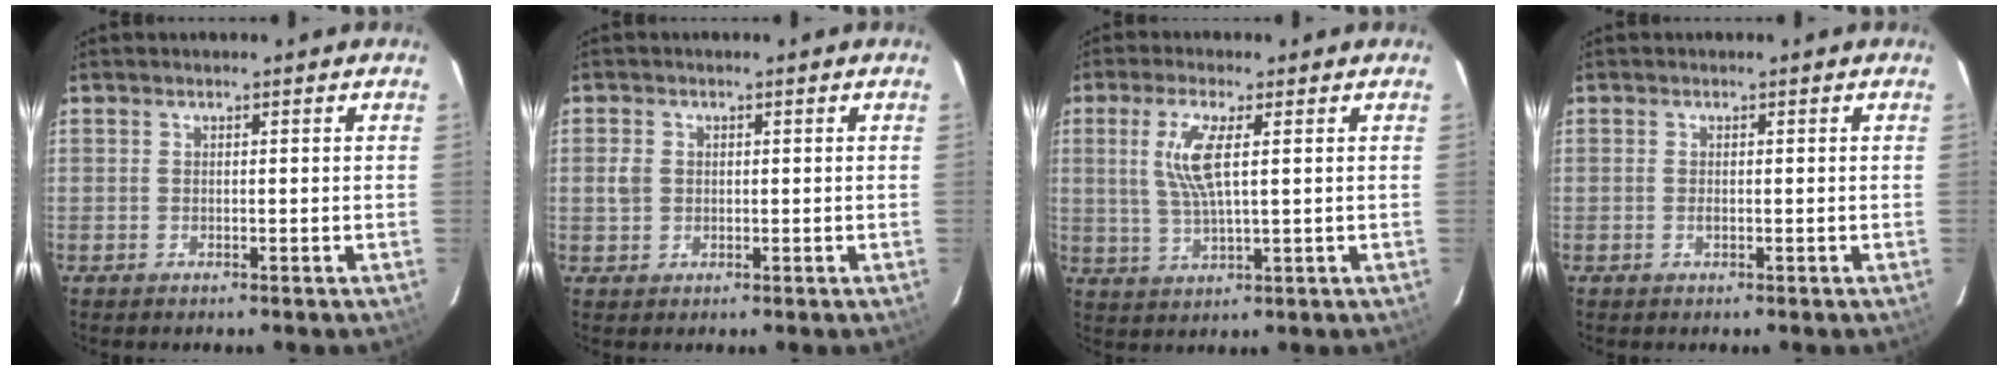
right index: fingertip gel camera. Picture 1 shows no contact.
{"total": 2.5, "force": [0.1, 2.3, 1.0], "torque": [-0.021, 0.006, 0.001]}
{"total": 7.2, "force": [1.7, 1.4, 6.9], "torque": [-0.144, 0.000, 0.035]}
{"total": 0.8, "force": [-0.1, 0.4, 0.7], "torque": [-0.014, 0.001, -0.003]}